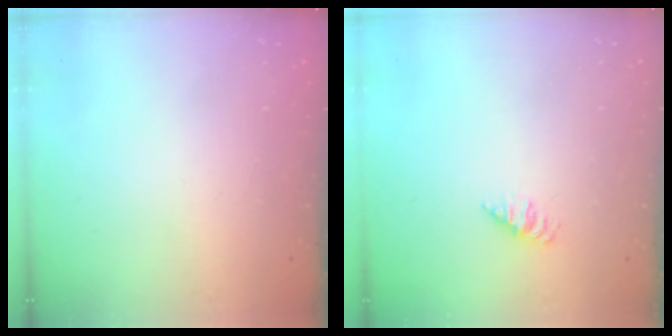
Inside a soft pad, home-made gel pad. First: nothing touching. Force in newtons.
{"total": 1.6, "press": 1.6, "slide": 0.2}